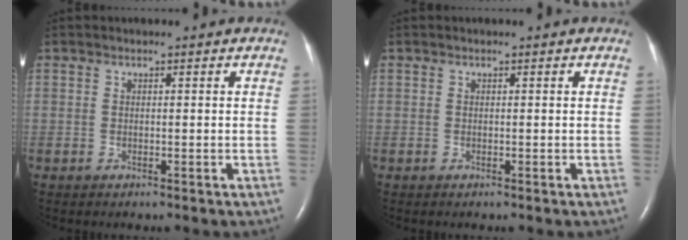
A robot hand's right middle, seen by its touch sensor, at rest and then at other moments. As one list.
[{"total": 0.0}]